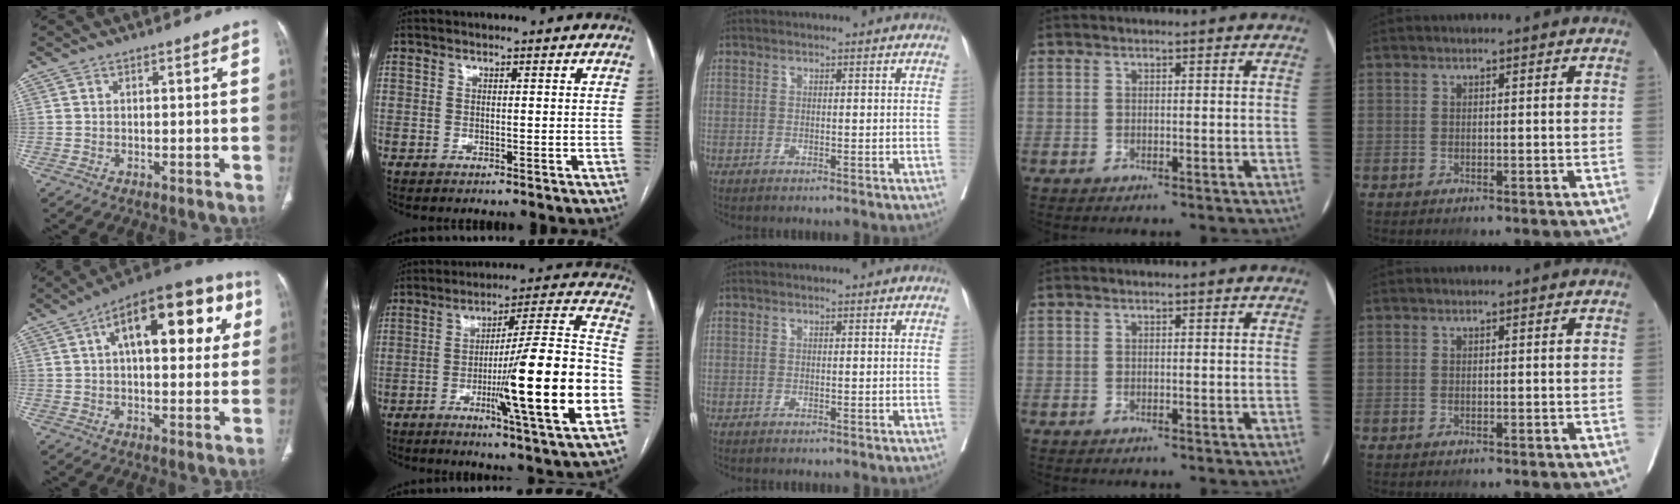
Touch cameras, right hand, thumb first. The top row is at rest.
{"thumb": {"total": 21.8, "force": [6.8, 10.2, 18.1], "torque": [-0.226, 0.028, 0.091]}, "index": {"total": 21.4, "force": [-5.8, -0.1, 20.6], "torque": [-0.283, -0.004, -0.089]}}